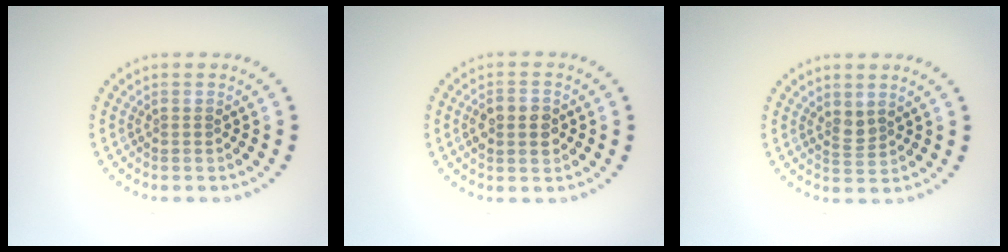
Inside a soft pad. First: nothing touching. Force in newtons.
{"total": 2.9, "press": 2.9, "slide": 0.0}
{"total": 1.4, "press": 1.1, "slide": 0.9}